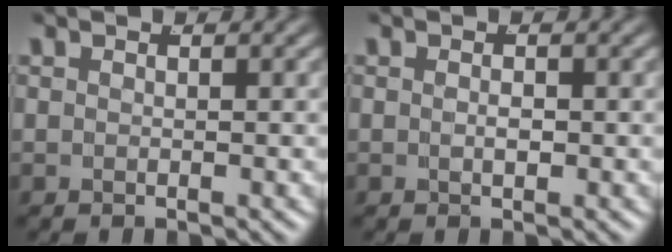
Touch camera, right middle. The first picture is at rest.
{"total": 0.6, "force": [-0.2, 0.0, 0.5], "torque": [-0.015, -0.009, 0.003]}